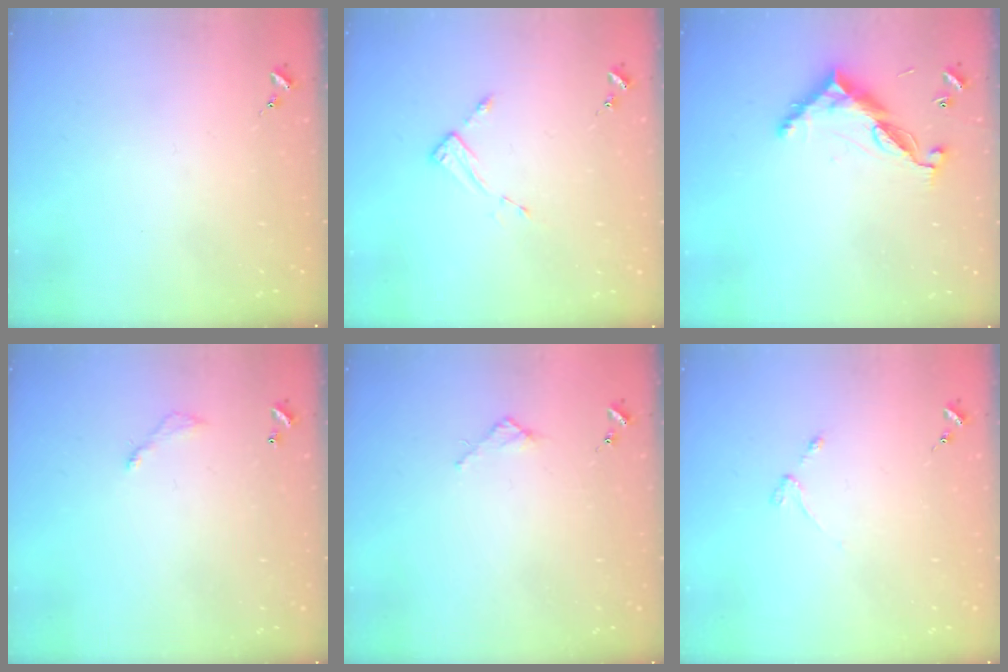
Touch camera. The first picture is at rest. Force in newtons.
{"total": 2.7, "press": 2.7, "slide": 0.4}
{"total": 9.9, "press": 9.9, "slide": 0.4}
{"total": 3.8, "press": 3.8, "slide": 0.2}
{"total": 2.4, "press": 2.3, "slide": 0.3}
{"total": 3.0, "press": 2.9, "slide": 0.5}